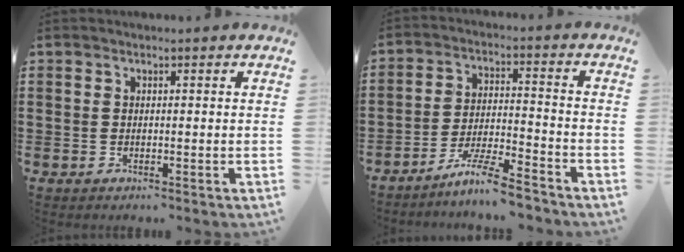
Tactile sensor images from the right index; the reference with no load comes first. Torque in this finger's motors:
{"motor_torque": [1.18, 0.96, 0.00, 0.01]}